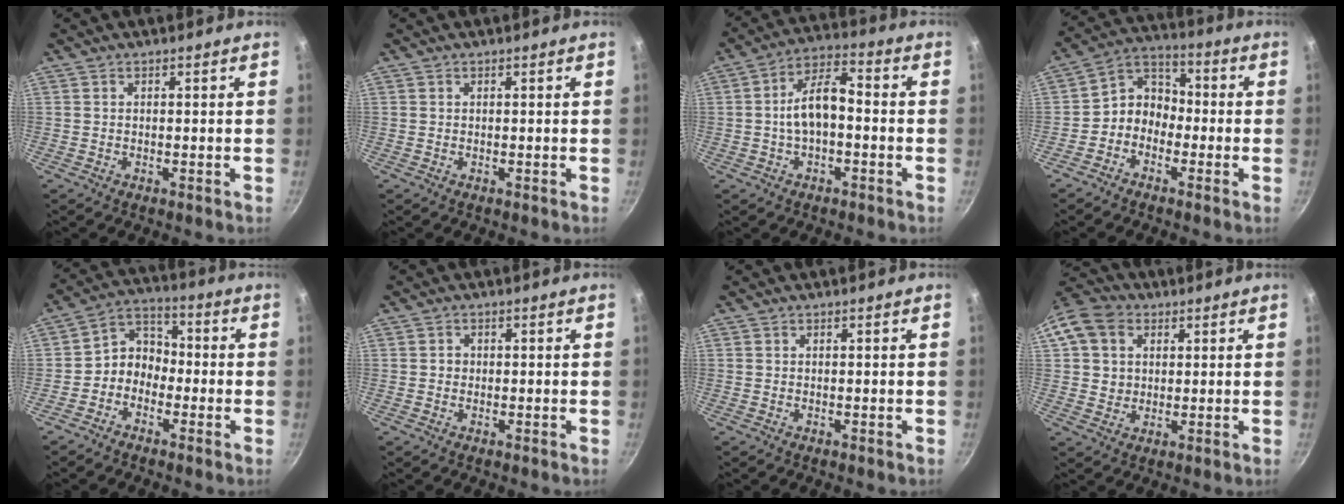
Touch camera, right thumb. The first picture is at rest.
{"total": 0.0}
{"total": 9.2, "force": [-1.2, 4.7, 7.8], "torque": [-0.124, 0.042, -0.030]}
{"total": 7.5, "force": [-2.5, 6.1, 3.5], "torque": [-0.025, 0.046, -0.068]}
{"total": 7.0, "force": [-2.3, 5.7, 3.3], "torque": [-0.023, 0.044, -0.063]}
{"total": 1.1, "force": [-0.1, 1.1, 0.4], "torque": [-0.002, 0.003, -0.002]}
{"total": 0.0}
{"total": 10.4, "force": [3.0, 8.6, 5.0], "torque": [-0.076, 0.010, 0.044]}